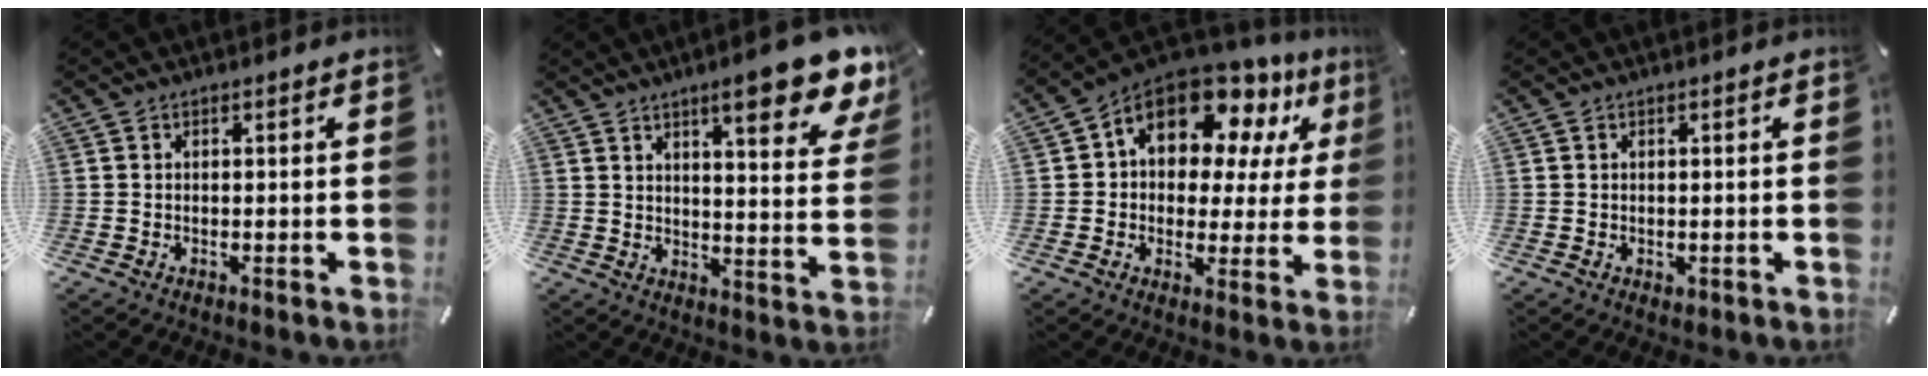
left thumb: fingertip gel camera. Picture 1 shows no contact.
{"total": 14.5, "force": [9.7, 3.6, 10.2], "torque": [-0.136, -0.064, 0.155]}
{"total": 14.5, "force": [8.4, 8.7, 7.9], "torque": [-0.133, -0.056, 0.152]}
{"total": 0.6, "force": [0.0, 0.5, 0.3], "torque": [-0.005, 0.003, 0.000]}